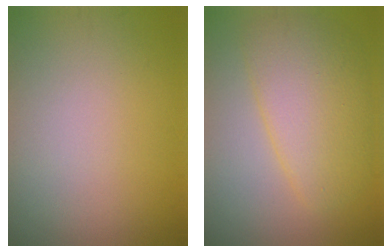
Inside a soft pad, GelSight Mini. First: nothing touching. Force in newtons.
{"total": 5.5, "press": 5.5, "slide": 0.3}